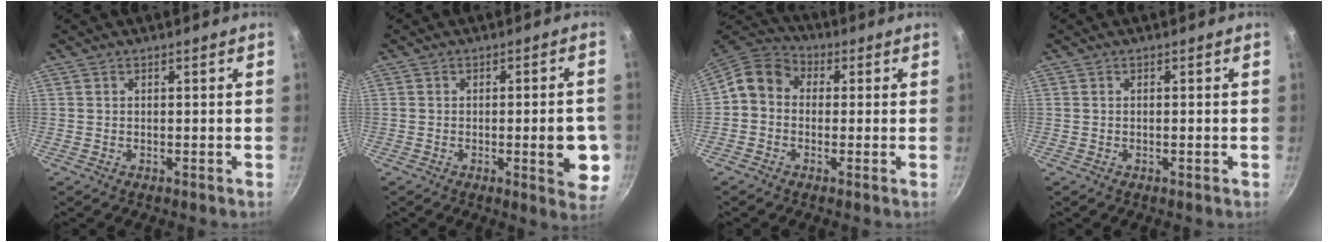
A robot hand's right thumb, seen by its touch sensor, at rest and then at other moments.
{"total": 8.9, "force": [-1.8, 2.7, 8.3], "torque": [-0.090, 0.001, -0.022]}
{"total": 8.1, "force": [0.0, 6.8, 4.4], "torque": [-0.061, 0.027, -0.025]}
{"total": 0.5, "force": [-0.2, 0.1, 0.5], "torque": [-0.009, 0.003, -0.005]}